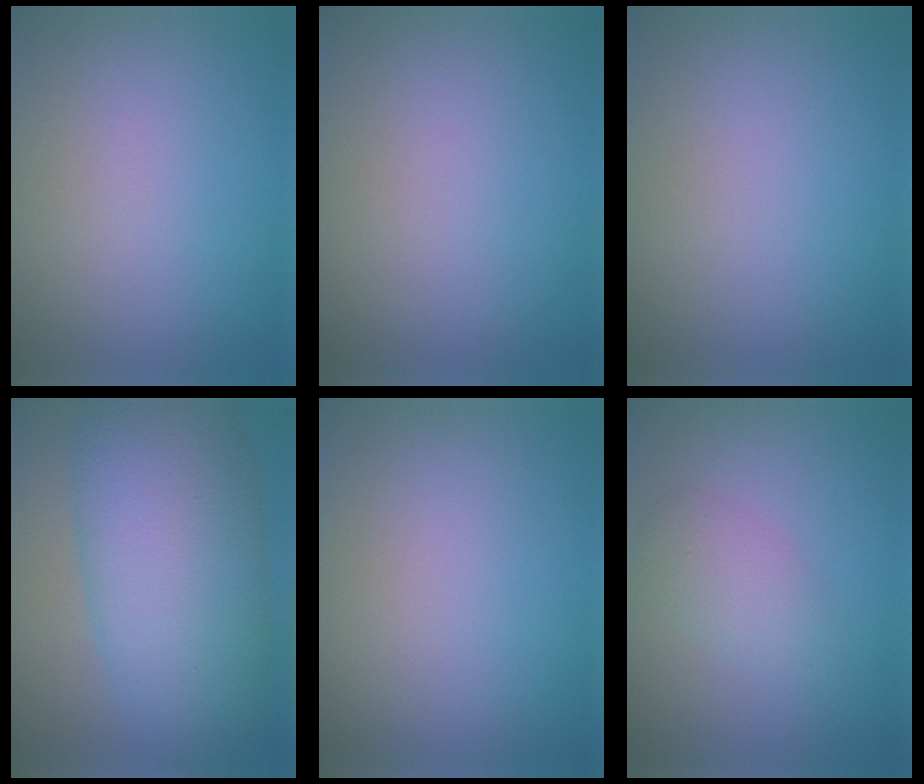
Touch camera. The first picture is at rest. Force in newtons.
{"total": 0.0}
{"total": 0.0}
{"total": 11.8, "press": 11.8, "slide": 0.2}
{"total": 0.0}
{"total": 2.4, "press": 2.4, "slide": 0.1}